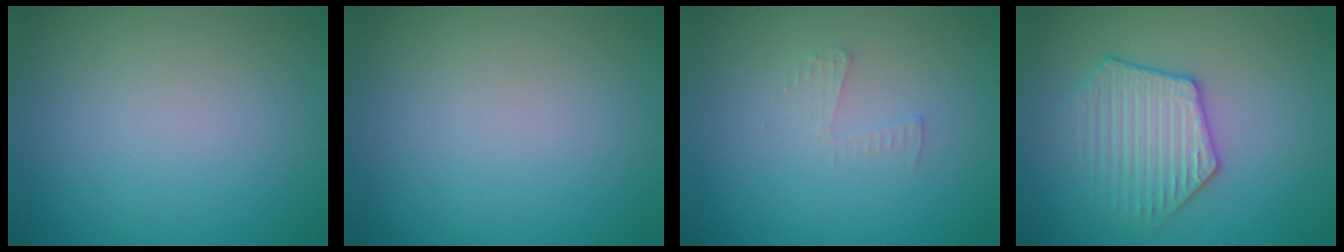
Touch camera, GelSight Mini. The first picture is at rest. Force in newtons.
{"total": 0.0}
{"total": 1.0, "press": 1.0, "slide": 0.0}
{"total": 3.6, "press": 3.5, "slide": 0.5}